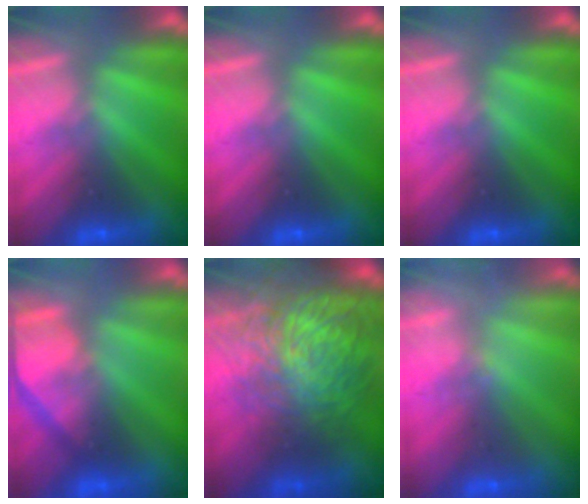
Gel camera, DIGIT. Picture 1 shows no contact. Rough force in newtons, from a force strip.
{"total": 0.0}
{"total": 0.0}
{"total": 4.4}
{"total": 7.5}
{"total": 2.4}